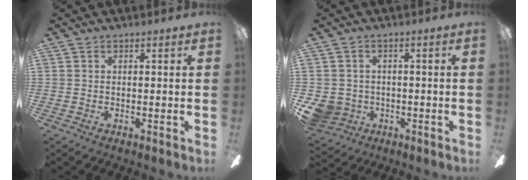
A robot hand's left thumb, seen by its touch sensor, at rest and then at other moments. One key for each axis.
{"total": 6.1, "fx": -1.7, "fy": 5.6, "fz": 1.7, "tx": -0.071, "ty": 0.007, "tz": -0.032}